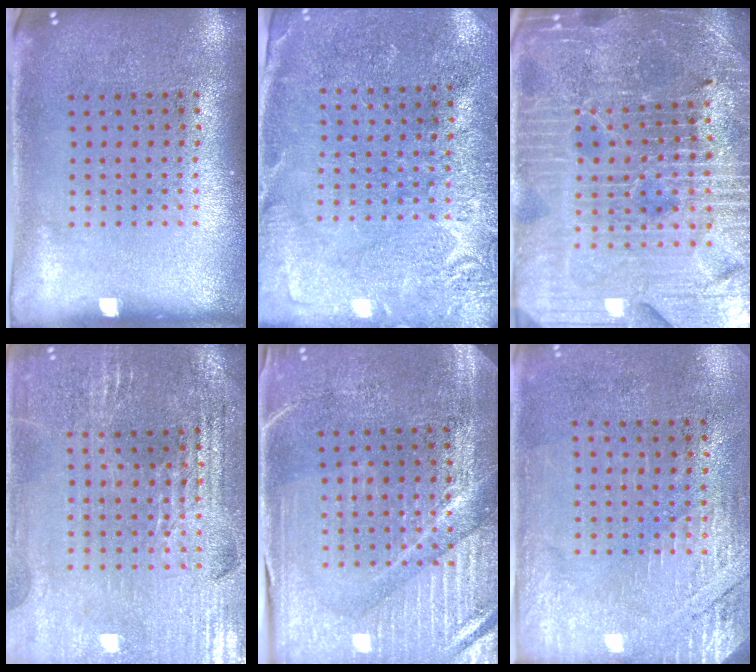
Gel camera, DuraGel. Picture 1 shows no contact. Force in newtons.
{"total": 2.7, "press": 2.7, "slide": 0.4}
{"total": 5.5, "press": 5.1, "slide": 2.0}
{"total": 2.7, "press": 2.7, "slide": 0.5}
{"total": 4.0, "press": 3.9, "slide": 1.0}
{"total": 2.8, "press": 2.5, "slide": 1.4}